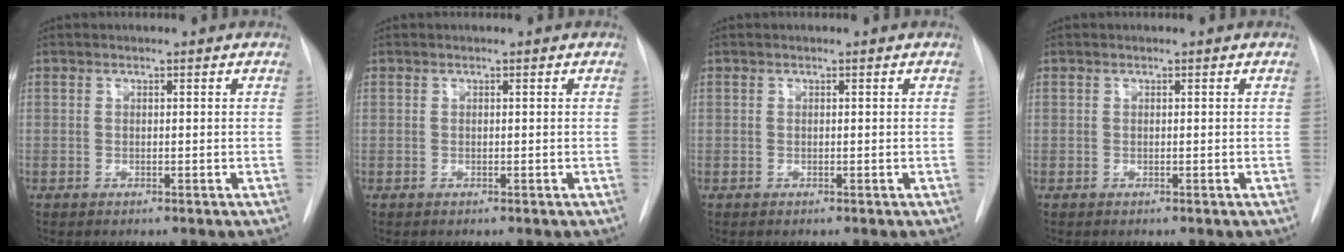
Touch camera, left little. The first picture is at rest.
{"total": 0.0}
{"total": 0.0}
{"total": 0.0}